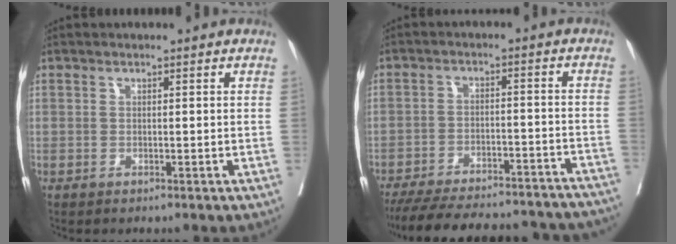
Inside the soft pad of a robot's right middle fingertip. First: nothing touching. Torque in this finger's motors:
{"motor_torque": [1.02, -1.12, 0.31, 0.12]}